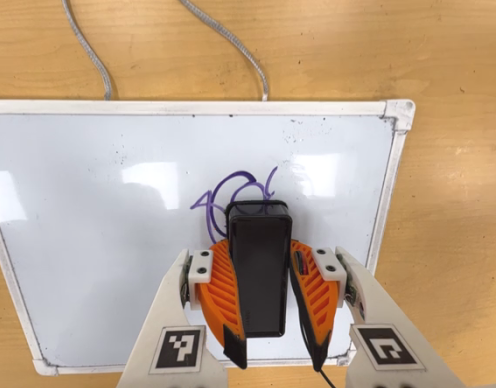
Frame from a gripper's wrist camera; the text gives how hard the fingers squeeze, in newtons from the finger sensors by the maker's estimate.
{"total": 12.6, "left": 12.3, "right": 12.9}